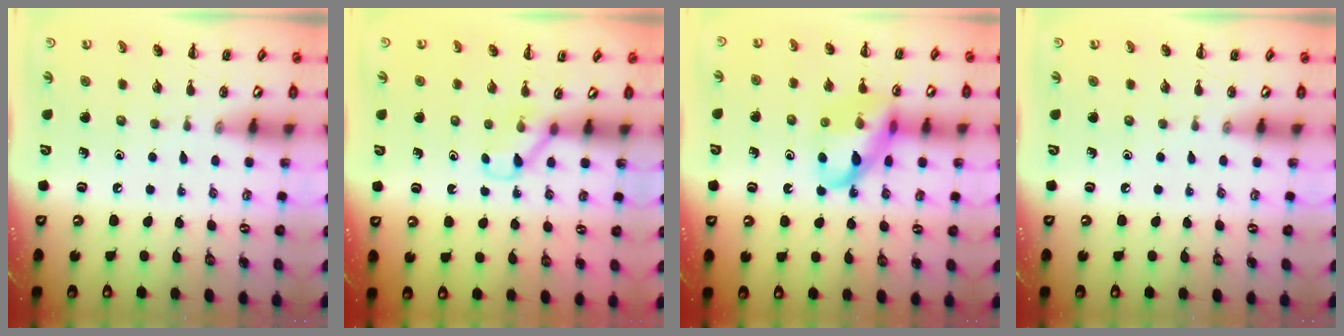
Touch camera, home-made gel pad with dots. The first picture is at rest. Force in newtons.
{"total": 3.7, "press": 3.5, "slide": 1.2}
{"total": 13.9, "press": 13.7, "slide": 2.3}
{"total": 0.0}